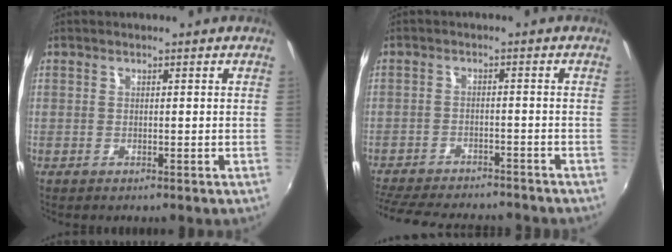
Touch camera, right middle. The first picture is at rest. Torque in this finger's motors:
{"motor_torque": [1.05, -1.09, 0.28, 0.10]}